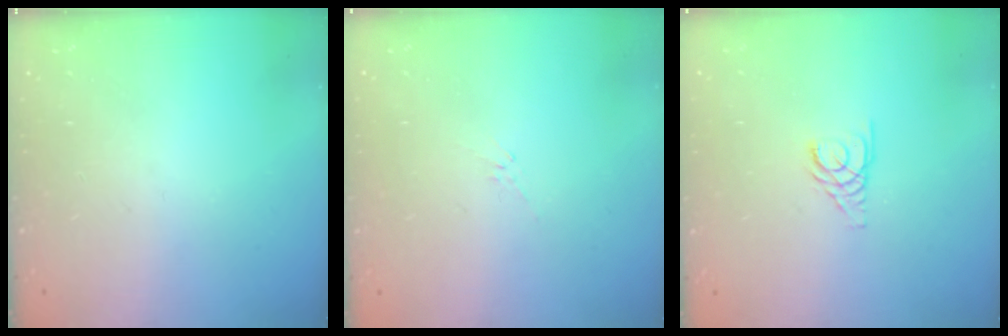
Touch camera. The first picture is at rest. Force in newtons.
{"total": 2.1, "press": 2.0, "slide": 0.6}
{"total": 3.2, "press": 3.1, "slide": 0.2}